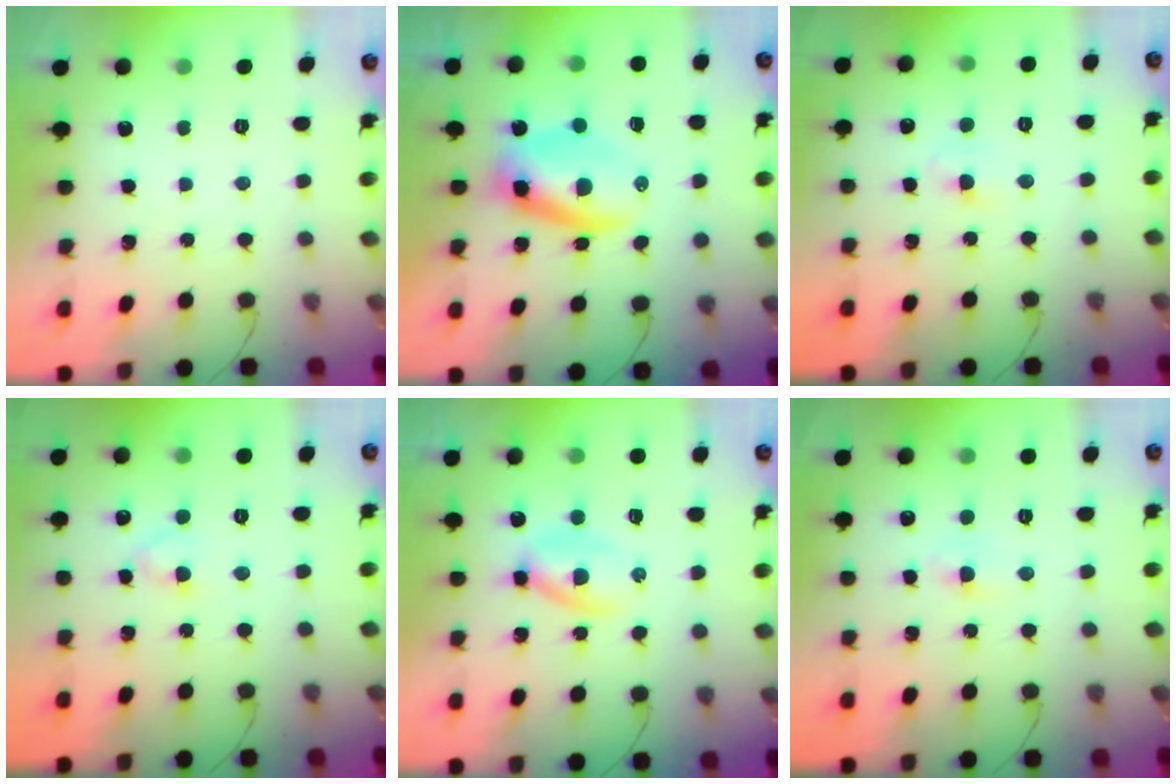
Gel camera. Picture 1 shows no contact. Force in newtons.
{"total": 7.4, "press": 7.1, "slide": 2.0}
{"total": 3.4, "press": 3.2, "slide": 1.2}
{"total": 2.4, "press": 2.1, "slide": 1.1}
{"total": 4.1, "press": 4.0, "slide": 1.1}
{"total": 2.8, "press": 2.5, "slide": 1.2}